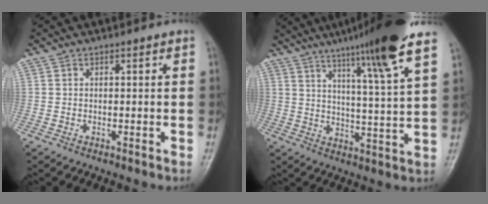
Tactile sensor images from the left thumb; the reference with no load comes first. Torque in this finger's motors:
{"motor_torque": [2.63, 0.76, 1.39, -1.37, 0.38]}